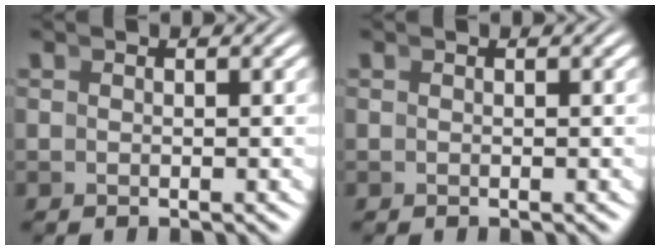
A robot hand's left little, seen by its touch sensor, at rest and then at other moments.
{"total": 0.0}